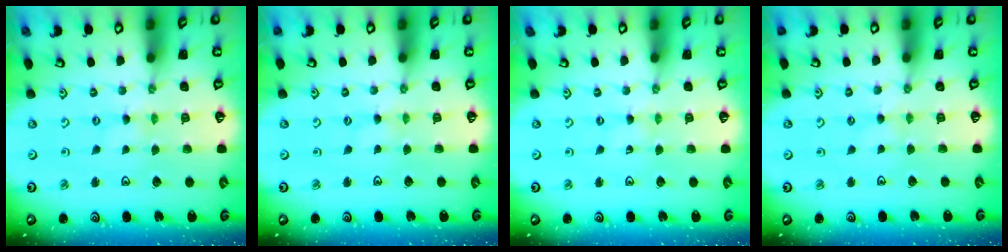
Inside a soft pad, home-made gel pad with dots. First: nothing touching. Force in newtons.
{"total": 0.0}
{"total": 0.0}
{"total": 1.5, "press": 1.4, "slide": 0.4}